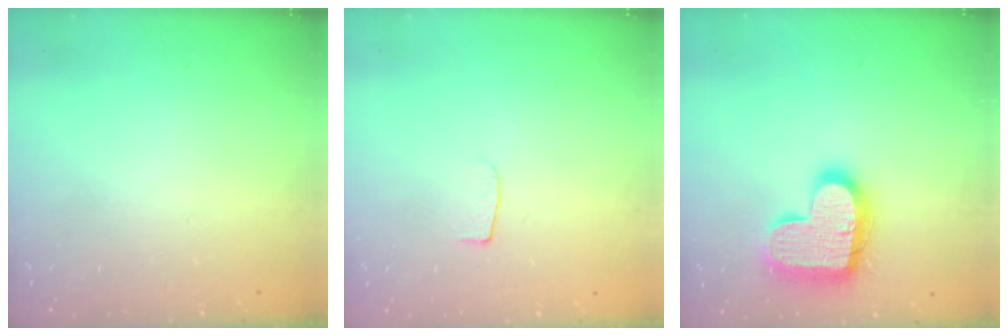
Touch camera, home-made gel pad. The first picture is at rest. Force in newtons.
{"total": 4.0, "press": 4.0, "slide": 0.2}
{"total": 17.8, "press": 17.7, "slide": 1.1}